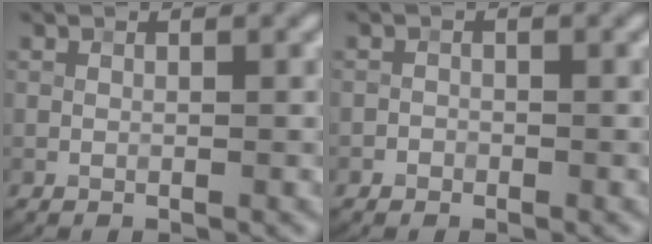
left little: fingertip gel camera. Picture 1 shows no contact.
{"total": 0.9, "force": [-0.5, 0.7, -0.1], "torque": [0.012, 0.002, -0.010]}